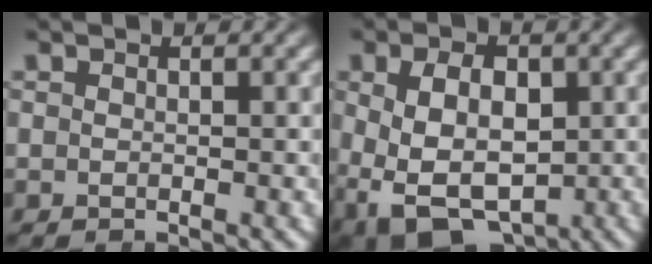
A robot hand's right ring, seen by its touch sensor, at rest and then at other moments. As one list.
[{"total": 9.6, "force": [-4.1, 6.9, 5.3], "torque": [-0.123, -0.063, -0.042]}]